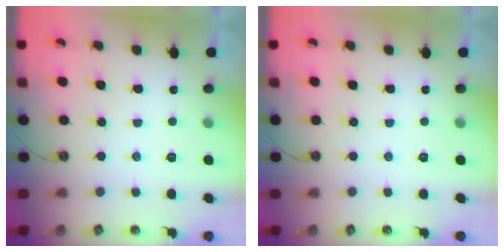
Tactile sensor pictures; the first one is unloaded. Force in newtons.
{"total": 0.0}